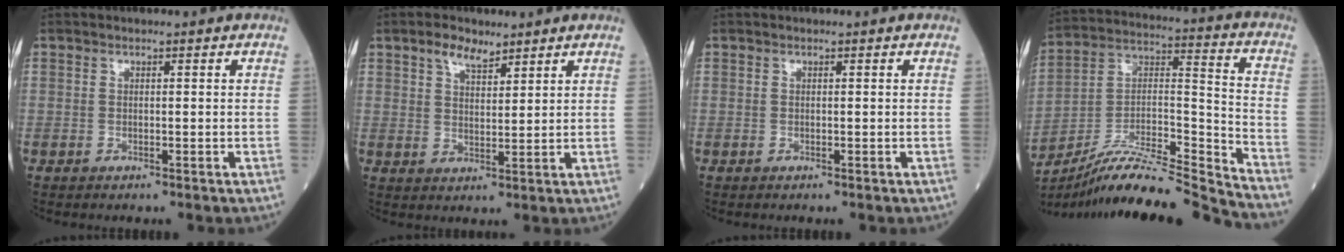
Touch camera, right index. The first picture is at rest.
{"total": 4.1, "force": [3.1, 1.6, 2.2], "torque": [-0.045, 0.006, 0.058]}
{"total": 0.0}
{"total": 20.1, "force": [-18.7, -1.3, 7.3], "torque": [-0.144, 0.019, -0.317]}